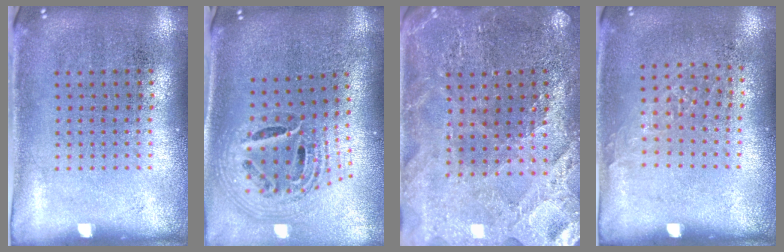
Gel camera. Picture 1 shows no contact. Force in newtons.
{"total": 1.9, "press": 1.5, "slide": 1.2}
{"total": 2.6, "press": 2.6, "slide": 0.4}
{"total": 0.9, "press": 0.8, "slide": 0.4}